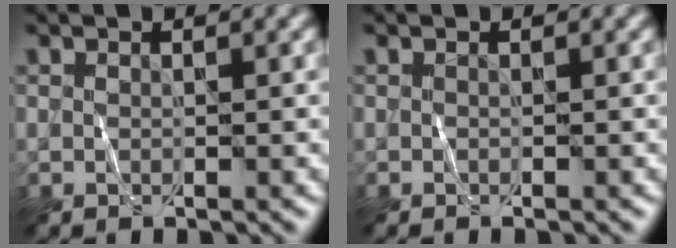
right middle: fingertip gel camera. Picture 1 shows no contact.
{"total": 0.0}